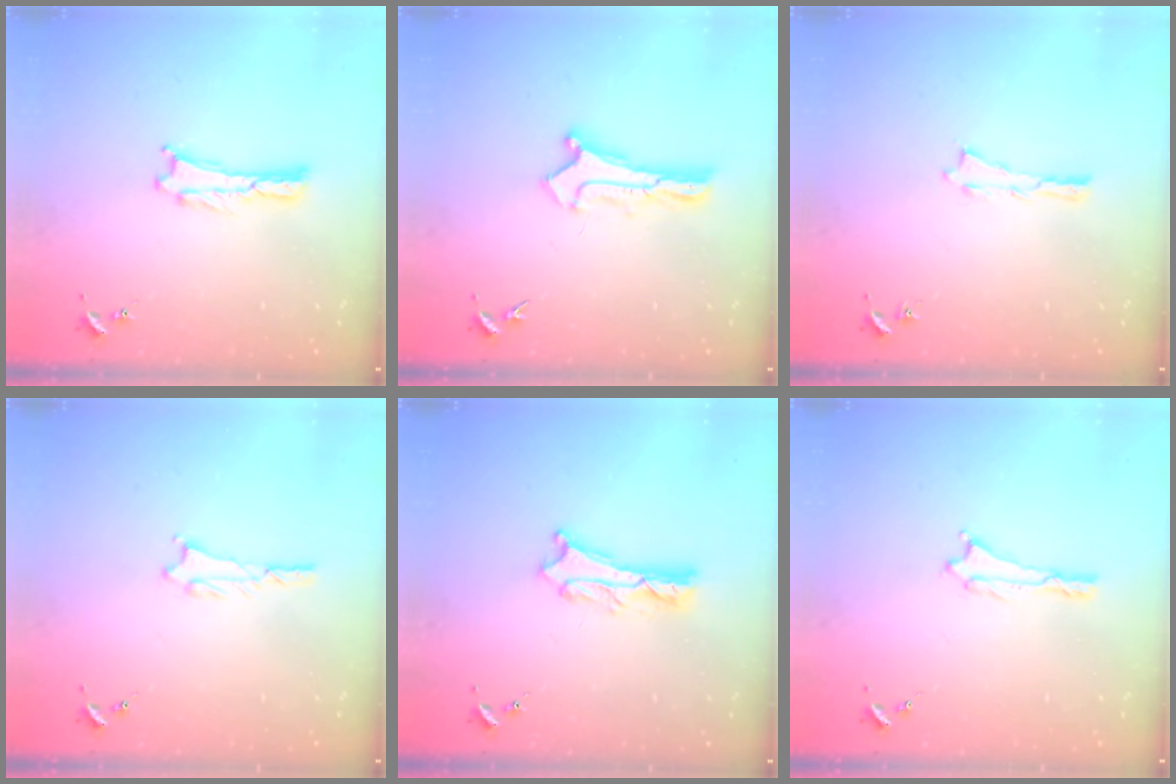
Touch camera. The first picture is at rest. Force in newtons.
{"total": 0.8, "press": 0.8, "slide": 0.0}
{"total": 0.0}
{"total": 1.0, "press": 1.0, "slide": 0.1}
{"total": 2.0, "press": 2.0, "slide": 0.2}
{"total": 0.0}